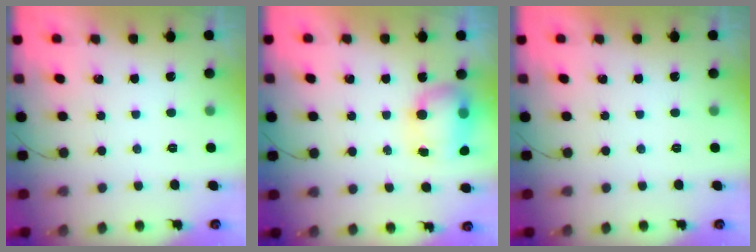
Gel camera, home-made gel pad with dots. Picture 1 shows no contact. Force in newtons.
{"total": 7.7, "press": 7.6, "slide": 1.4}
{"total": 0.0}